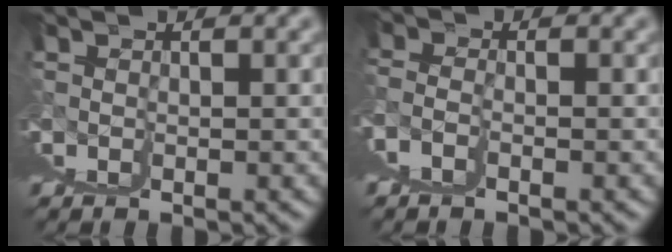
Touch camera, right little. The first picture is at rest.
{"total": 1.5, "force": [1.0, 0.0, 1.1], "torque": [-0.018, 0.009, 0.018]}